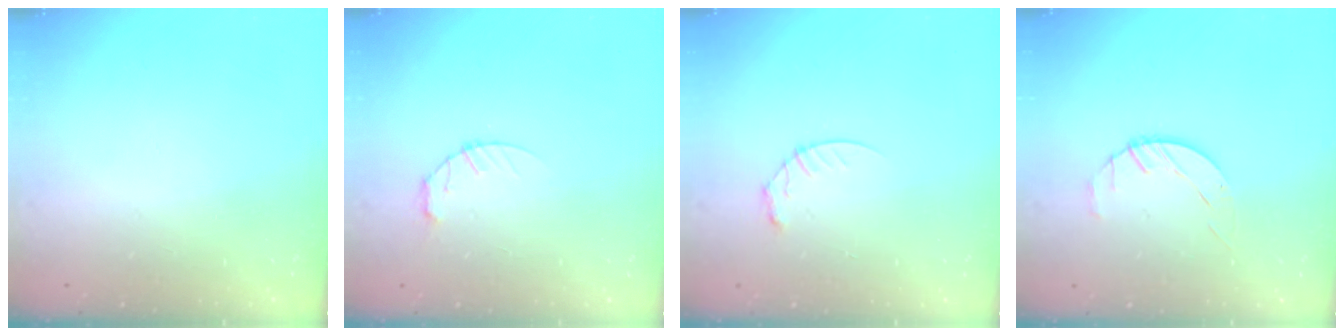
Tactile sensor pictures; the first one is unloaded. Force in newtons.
{"total": 3.1, "press": 3.1, "slide": 0.4}
{"total": 4.7, "press": 4.7, "slide": 0.4}
{"total": 2.0, "press": 2.0, "slide": 0.3}